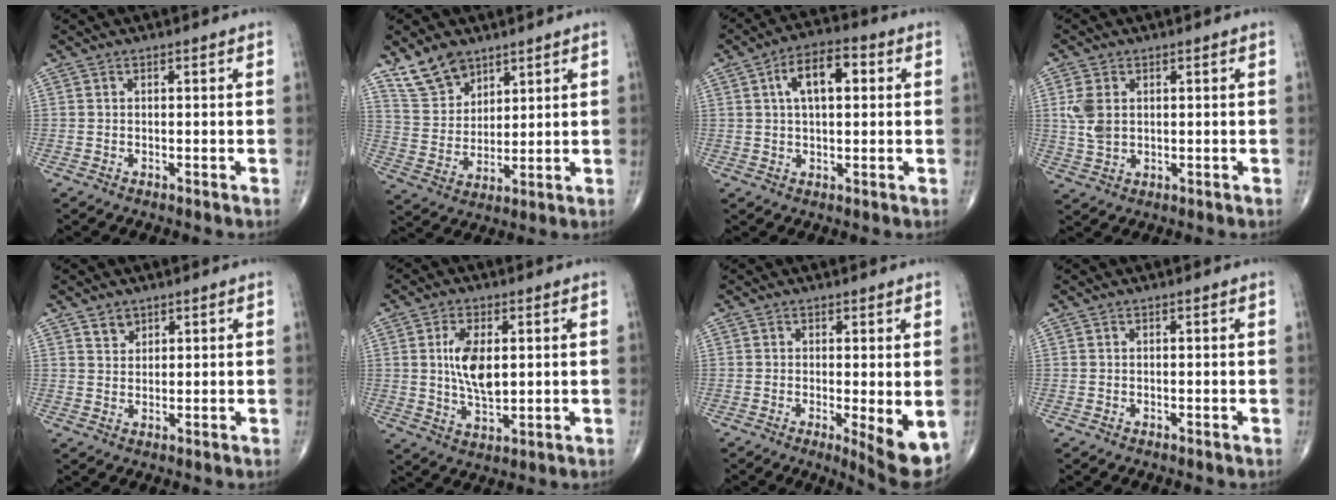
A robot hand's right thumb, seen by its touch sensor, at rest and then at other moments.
{"total": 9.2, "force": [6.7, 5.4, 3.3], "torque": [-0.045, -0.031, 0.137]}
{"total": 9.2, "force": [2.3, 4.5, 7.6], "torque": [-0.115, 0.014, 0.029]}
{"total": 5.5, "force": [1.1, 3.7, 3.9], "torque": [-0.081, -0.001, 0.028]}
{"total": 2.6, "force": [1.8, 1.7, 0.7], "torque": [0.001, -0.013, 0.031]}
{"total": 8.7, "force": [1.4, 4.3, 7.4], "torque": [-0.131, -0.016, 0.029]}
{"total": 7.0, "force": [-1.2, 1.9, 6.7], "torque": [-0.092, -0.020, -0.016]}
{"total": 0.0}